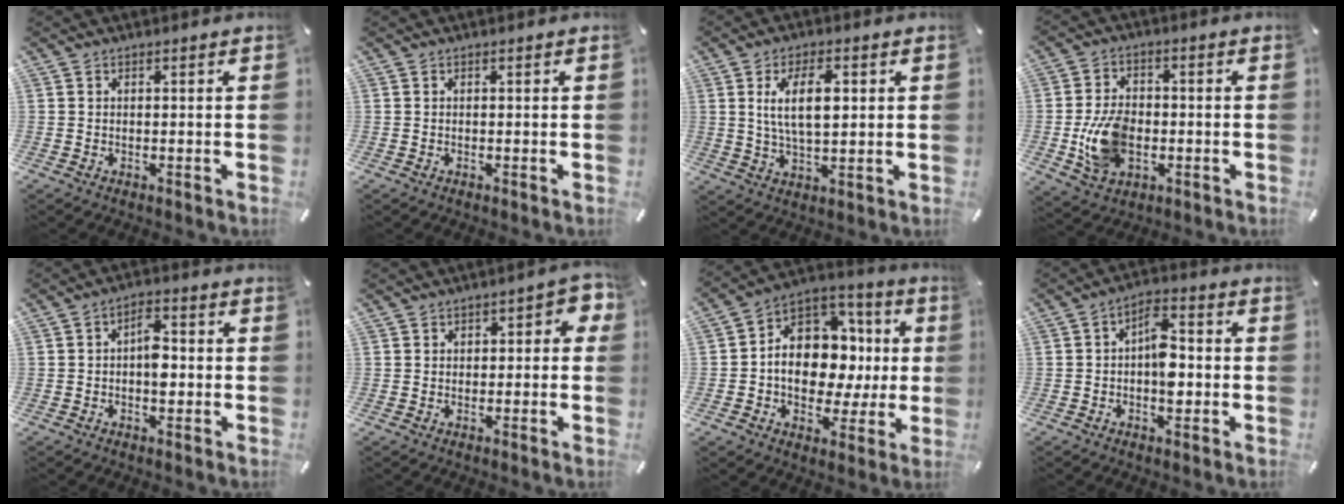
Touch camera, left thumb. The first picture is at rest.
{"total": 0.0}
{"total": 9.7, "force": [2.3, 4.5, 8.3], "torque": [-0.157, -0.003, 0.031]}
{"total": 11.9, "force": [-2.2, 8.4, 8.1], "torque": [-0.161, 0.002, -0.037]}
{"total": 5.3, "force": [-0.6, 3.1, 4.3], "torque": [-0.055, 0.004, -0.015]}
{"total": 3.5, "force": [0.0, 2.5, 2.5], "torque": [-0.022, 0.003, -0.006]}
{"total": 14.7, "force": [-0.6, 11.8, 8.7], "torque": [-0.134, -0.012, -0.001]}
{"total": 7.8, "force": [-1.0, 4.5, 6.3], "torque": [-0.076, 0.008, -0.020]}